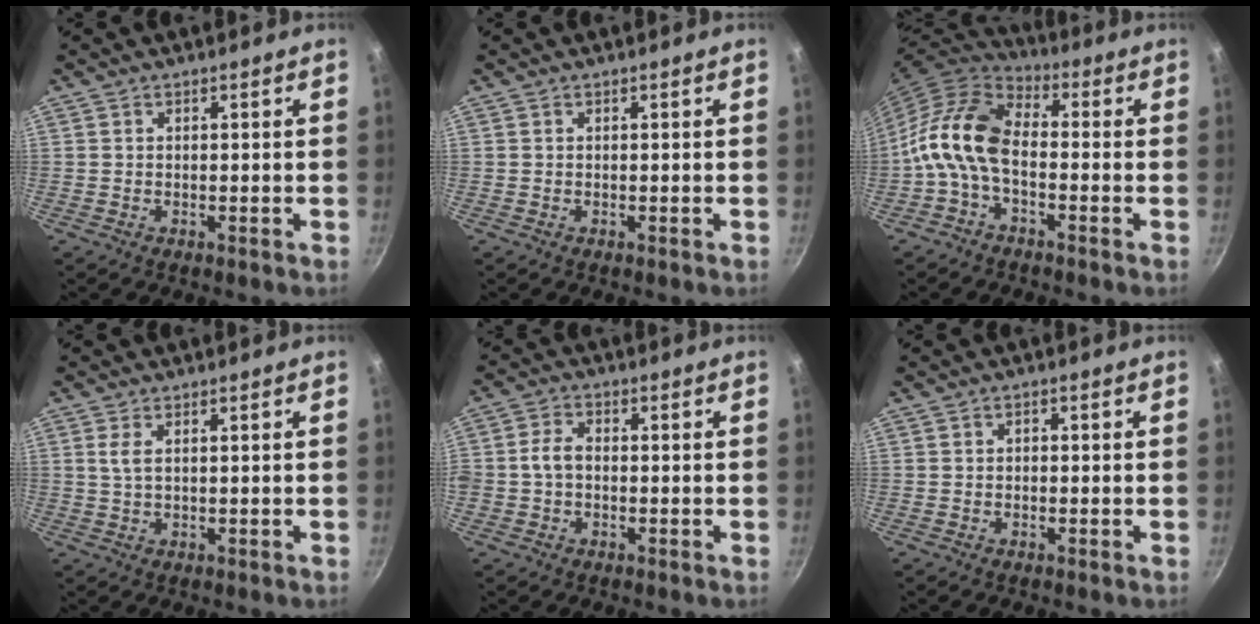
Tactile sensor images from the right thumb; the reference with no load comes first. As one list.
[{"total": 0.0}, {"total": 11.7, "force": [-2.5, 6.8, 9.2], "torque": [-0.173, 0.040, -0.069]}, {"total": 2.4, "force": [0.8, 1.0, 2.0], "torque": [-0.042, -0.004, 0.017]}, {"total": 3.9, "force": [-0.6, 2.8, 2.6], "torque": [-0.044, 0.017, -0.016]}, {"total": 0.8, "force": [-0.2, 0.7, 0.5], "torque": [-0.008, 0.006, -0.003]}]